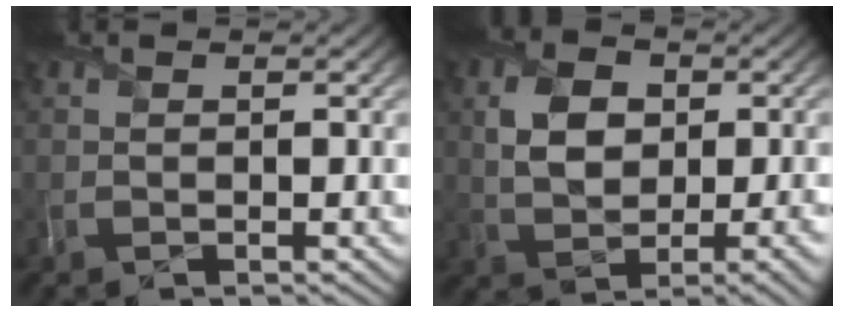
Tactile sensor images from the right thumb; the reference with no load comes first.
{"total": 7.7, "force": [0.8, 5.0, 5.8], "torque": [-0.104, 0.002, 0.010]}